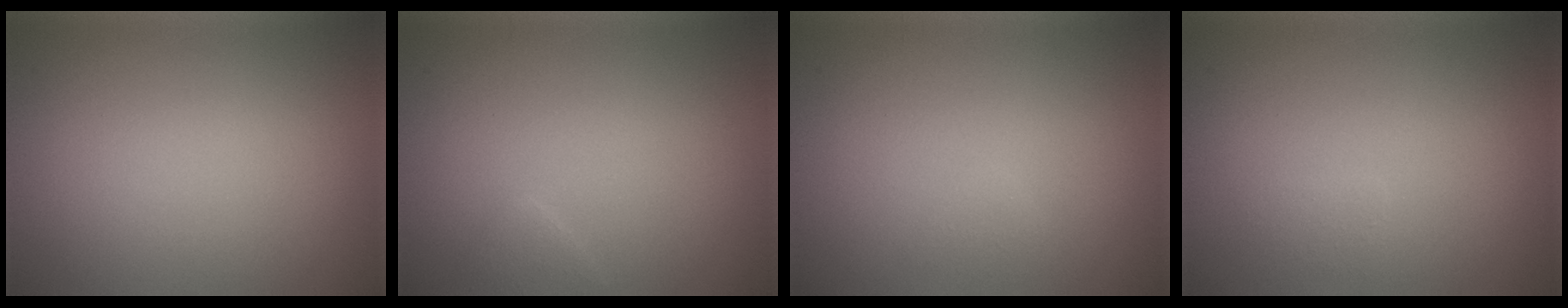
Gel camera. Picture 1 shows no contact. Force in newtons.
{"total": 0.8, "press": 0.8, "slide": 0.1}
{"total": 0.7, "press": 0.7, "slide": 0.0}
{"total": 0.8, "press": 0.8, "slide": 0.1}